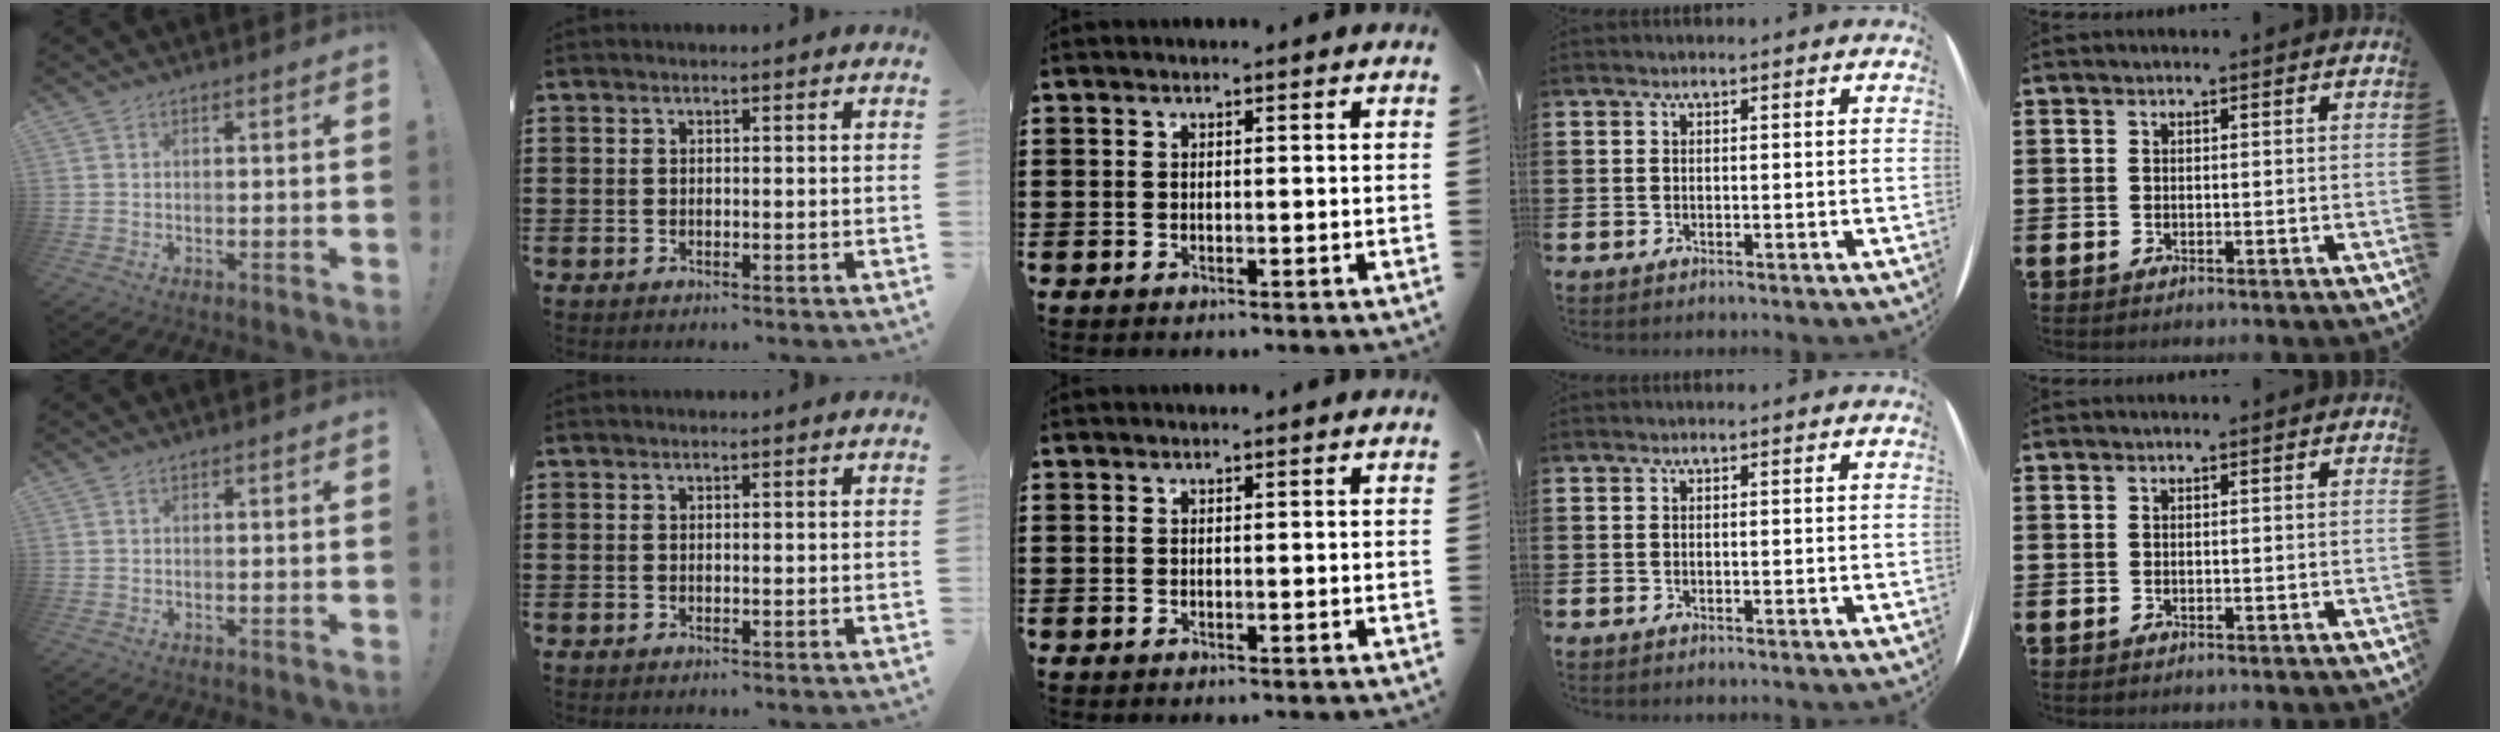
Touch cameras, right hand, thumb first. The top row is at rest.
{}